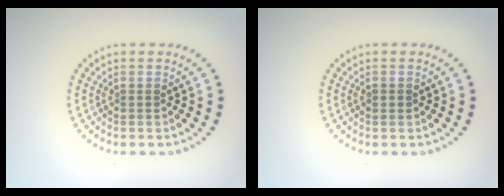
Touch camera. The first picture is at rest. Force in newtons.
{"total": 0.9, "press": 0.9, "slide": 0.2}